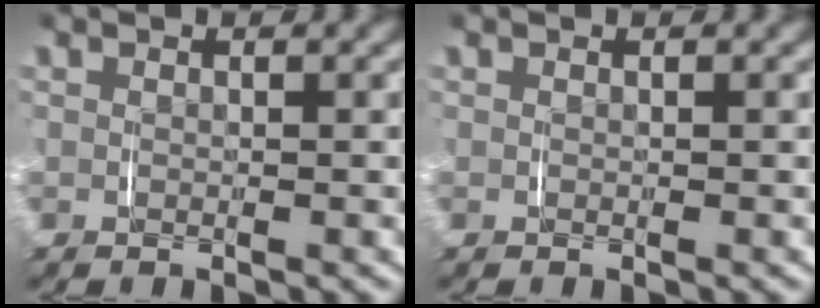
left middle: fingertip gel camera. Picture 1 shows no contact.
{"total": 0.0}